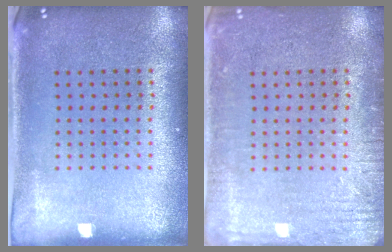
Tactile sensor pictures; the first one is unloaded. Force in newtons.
{"total": 2.8, "press": 2.8, "slide": 0.4}